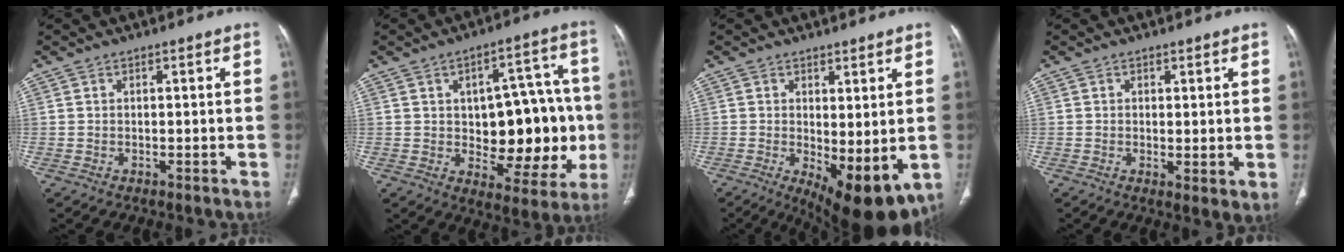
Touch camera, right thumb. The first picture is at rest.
{"total": 19.7, "force": [-1.0, 10.4, 16.8], "torque": [-0.173, 0.018, 0.003]}
{"total": 11.4, "force": [-2.0, 4.6, 10.2], "torque": [-0.145, -0.022, -0.012]}
{"total": 3.0, "force": [0.2, 1.1, 2.8], "torque": [-0.052, -0.015, 0.003]}